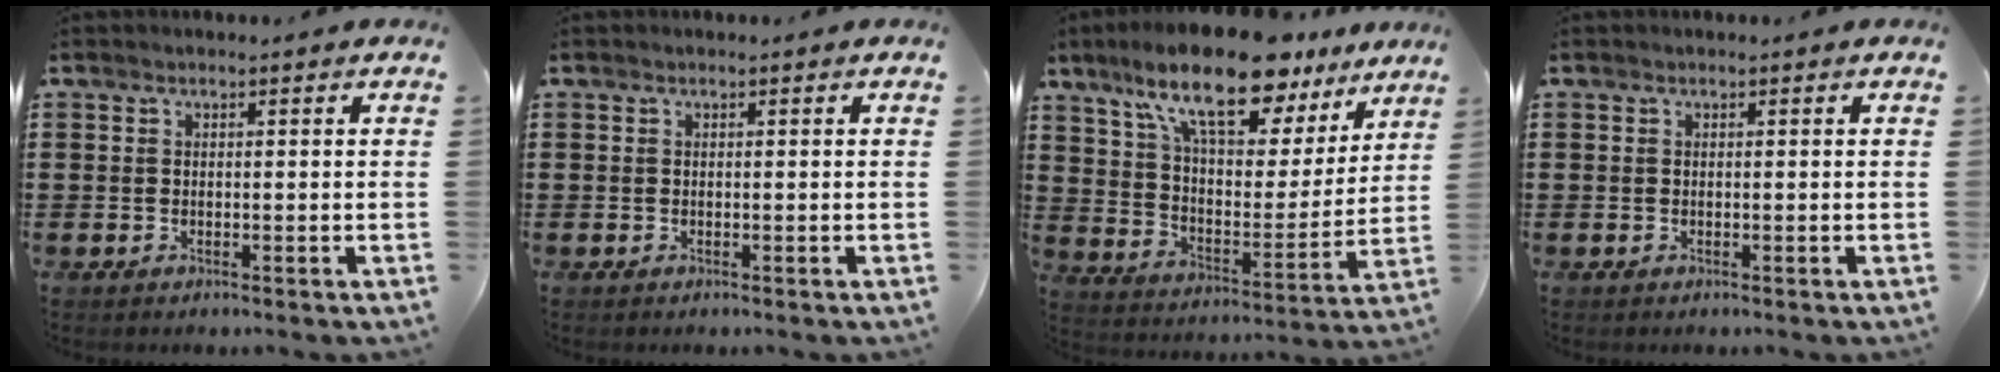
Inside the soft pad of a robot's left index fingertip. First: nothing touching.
{"total": 0.0}
{"total": 16.6, "force": [12.5, 4.5, 9.9], "torque": [-0.201, -0.057, 0.216]}
{"total": 0.0}